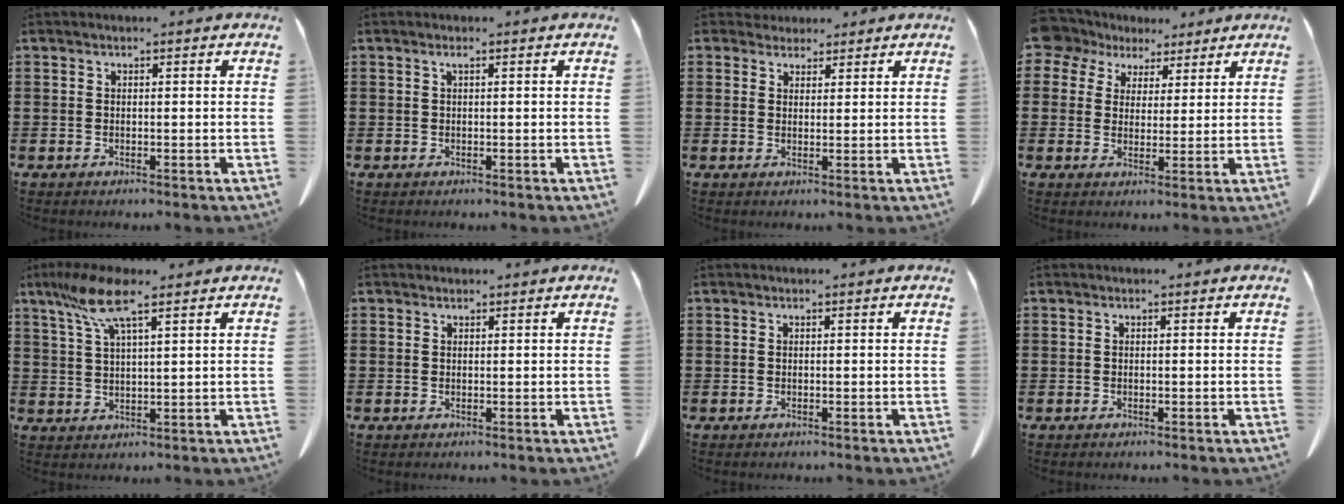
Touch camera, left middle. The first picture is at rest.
{"total": 1.2, "force": [0.5, 0.1, 1.1], "torque": [-0.023, 0.003, 0.009]}
{"total": 2.8, "force": [2.5, 1.3, 0.2], "torque": [-0.004, 0.001, 0.046]}
{"total": 5.8, "force": [4.3, 3.7, 1.0], "torque": [-0.041, -0.007, 0.080]}
{"total": 8.3, "force": [5.1, 1.4, 6.3], "torque": [-0.141, -0.006, 0.089]}
{"total": 0.6, "force": [0.5, 0.3, 0.0], "torque": [-0.002, 0.001, 0.011]}
{"total": 0.0}
{"total": 0.0}